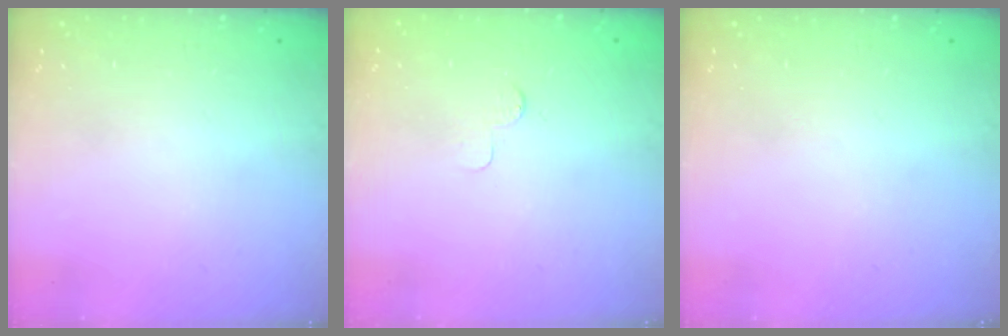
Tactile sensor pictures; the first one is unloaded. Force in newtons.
{"total": 2.1, "press": 2.1, "slide": 0.2}
{"total": 0.0}